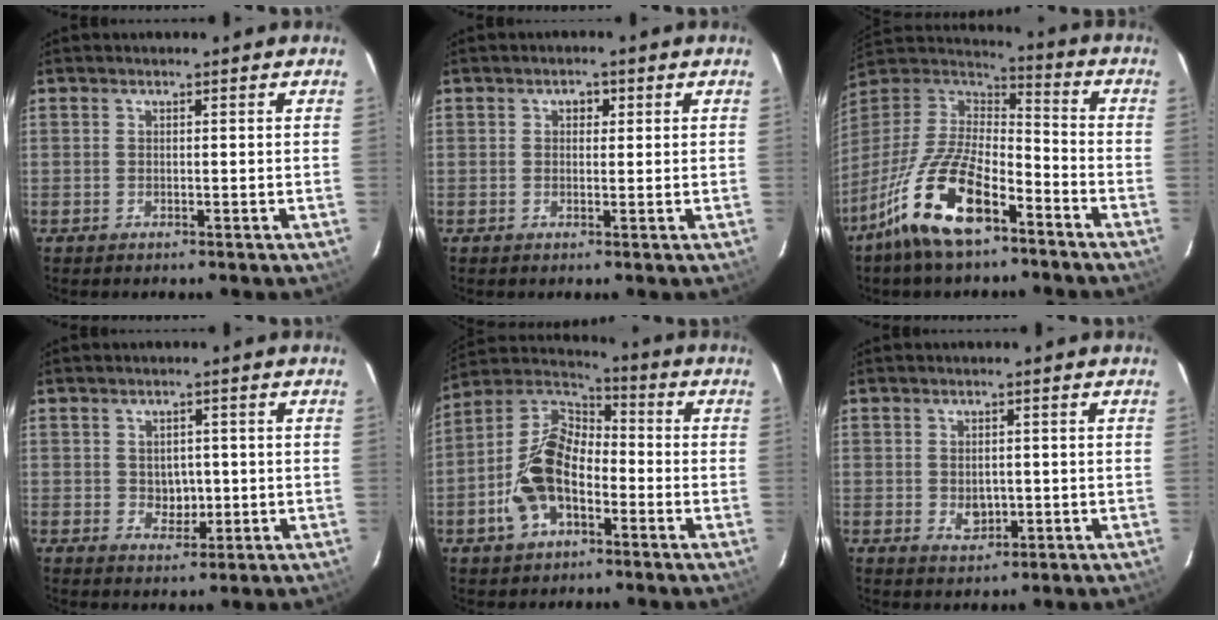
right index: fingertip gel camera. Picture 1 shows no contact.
{"total": 1.7, "force": [0.5, 1.5, 0.8], "torque": [-0.008, 0.008, 0.007]}
{"total": 19.0, "force": [-11.4, 7.4, 13.2], "torque": [-0.274, -0.023, -0.215]}
{"total": 3.6, "force": [0.1, 3.1, 1.7], "torque": [-0.026, 0.004, 0.007]}
{"total": 13.6, "force": [-4.6, 8.5, 9.7], "torque": [-0.203, 0.021, -0.088]}
{"total": 3.3, "force": [-0.3, 2.7, 2.0], "torque": [-0.032, -0.003, 0.001]}